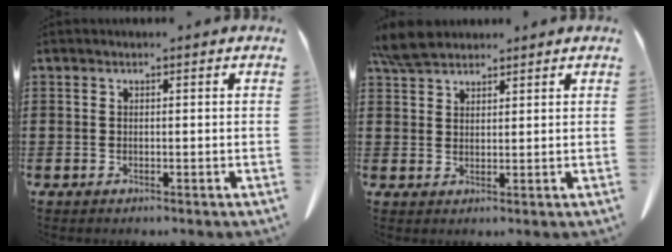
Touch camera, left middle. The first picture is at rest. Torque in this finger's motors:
{"motor_torque": [1.14, 1.00, 0.17, 0.13]}